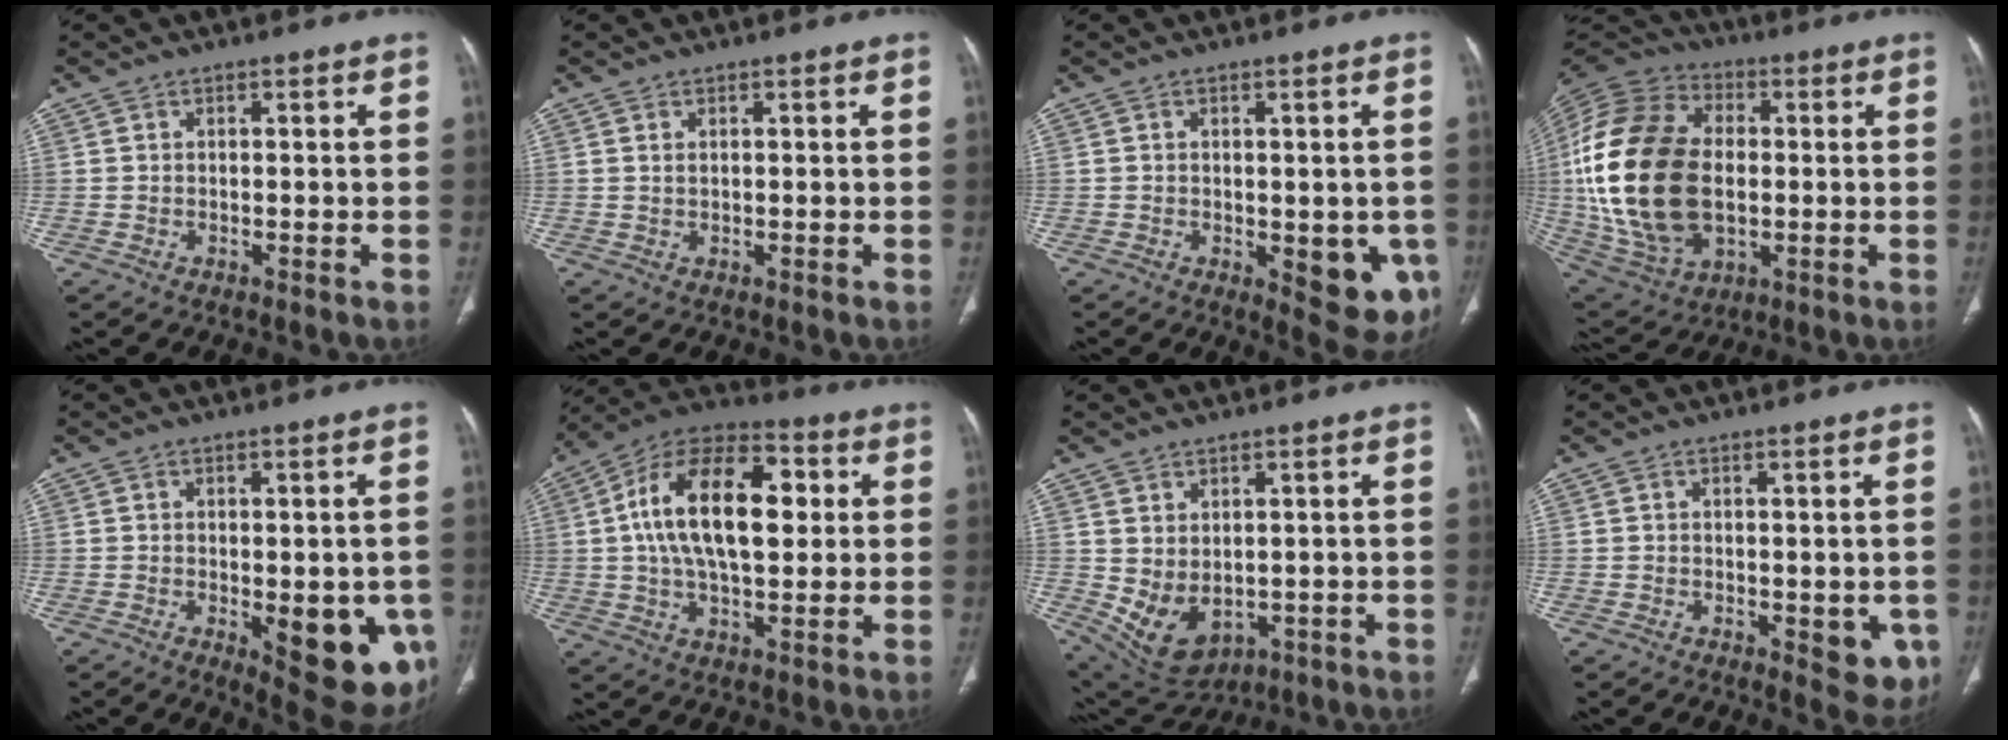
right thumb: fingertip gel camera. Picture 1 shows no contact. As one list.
[{"total": 0.7, "force": [0.3, 0.4, 0.5], "torque": [-0.014, 0.003, 0.007]}, {"total": 10.4, "force": [-2.6, 4.9, 8.8], "torque": [-0.075, -0.015, -0.021]}, {"total": 28.6, "force": [0.0, 18.4, 21.9], "torque": [-0.455, -0.003, 0.013]}, {"total": 14.3, "force": [-3.9, 6.0, 12.3], "torque": [-0.124, -0.014, -0.030]}, {"total": 20.4, "force": [3.0, 10.7, 17.1], "torque": [-0.281, 0.021, 0.043]}, {"total": 9.1, "force": [-0.5, 6.2, 6.7], "torque": [-0.107, -0.006, 0.026]}, {"total": 6.2, "force": [-1.5, 3.2, 5.1], "torque": [-0.035, -0.009, -0.010]}]